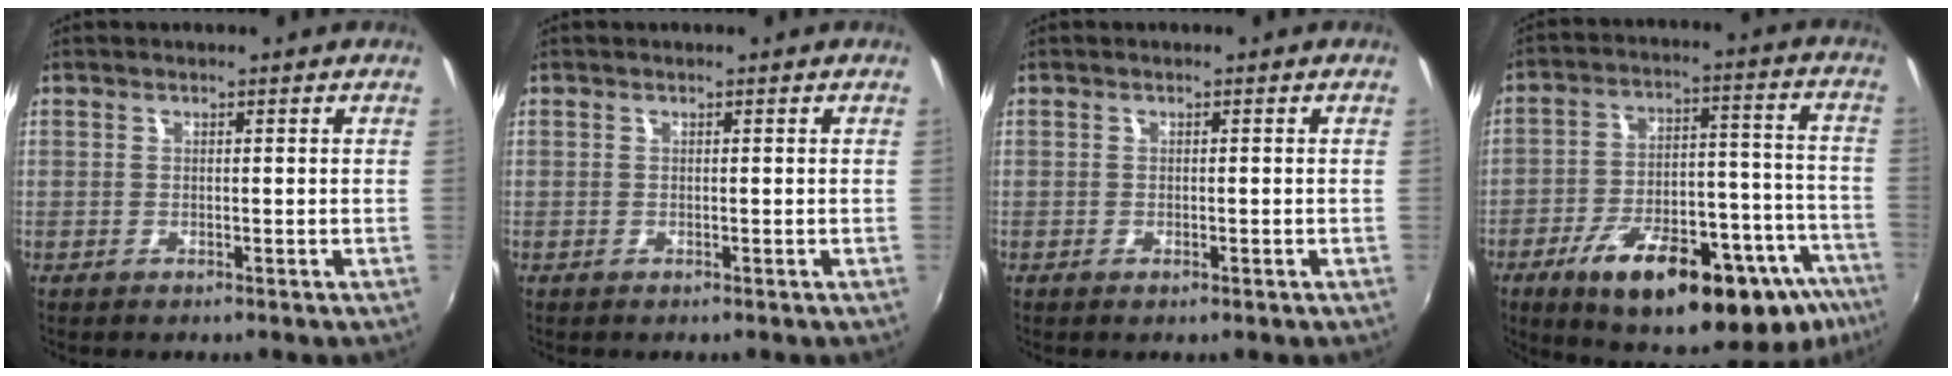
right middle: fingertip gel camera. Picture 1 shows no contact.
{"total": 0.0}
{"total": 0.6, "force": [-0.3, 0.2, 0.4], "torque": [-0.005, -0.001, -0.005]}
{"total": 29.2, "force": [-18.3, 10.9, 19.9], "torque": [-0.282, 0.009, -0.245]}